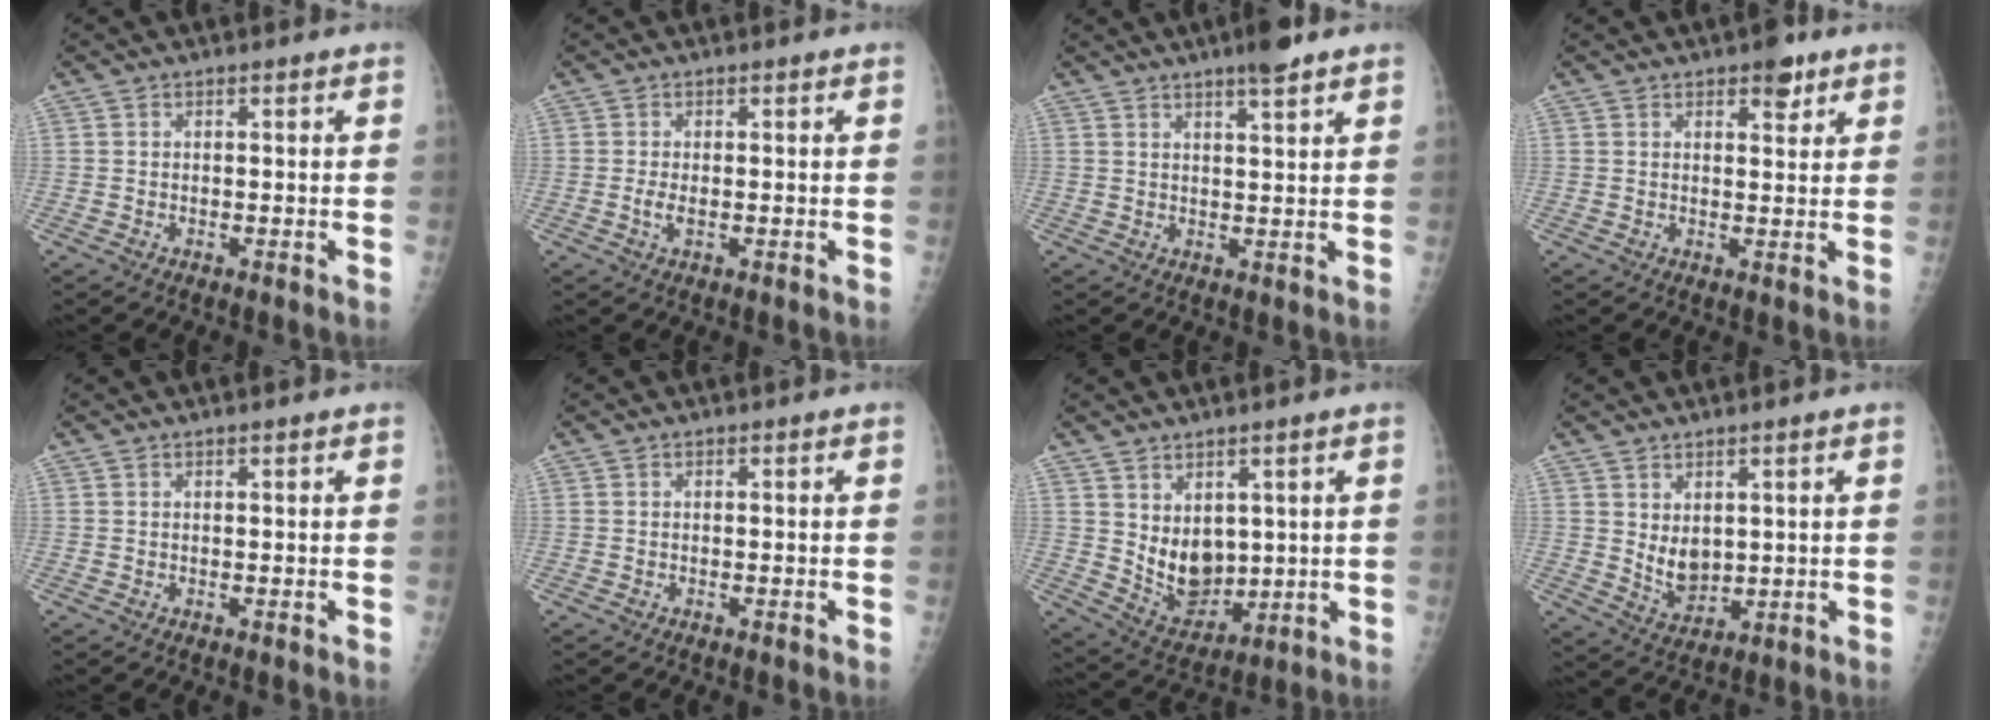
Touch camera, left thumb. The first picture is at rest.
{"total": 2.0, "force": [0.0, 0.8, 1.8], "torque": [-0.039, -0.001, 0.002]}
{"total": 4.7, "force": [3.4, 0.6, 3.2], "torque": [-0.046, -0.015, 0.052]}
{"total": 4.4, "force": [2.8, 2.1, 2.7], "torque": [-0.018, -0.012, 0.035]}
{"total": 0.6, "force": [0.4, 0.0, 0.4], "torque": [-0.007, -0.001, 0.008]}
{"total": 0.0}
{"total": 9.0, "force": [1.8, 6.3, 6.2], "torque": [-0.069, -0.031, 0.058]}
{"total": 5.9, "force": [1.8, 3.6, 4.3], "torque": [-0.056, -0.024, 0.047]}